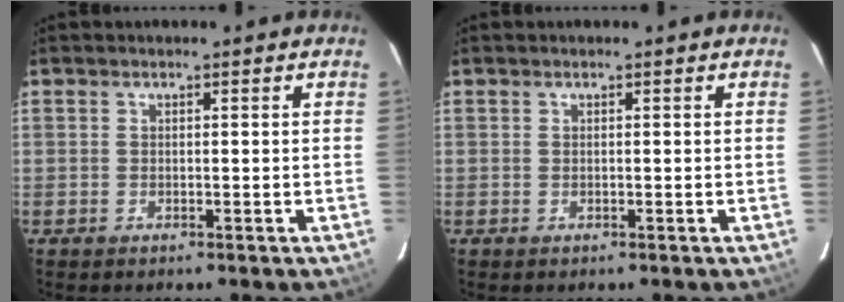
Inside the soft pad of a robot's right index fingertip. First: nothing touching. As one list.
[{"total": 0.0}]